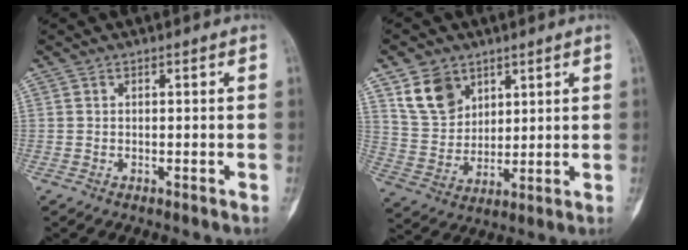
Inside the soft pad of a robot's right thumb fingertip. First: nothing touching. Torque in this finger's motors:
{"motor_torque": [0.02, 0.04, -0.05, 0.08, 0.02]}